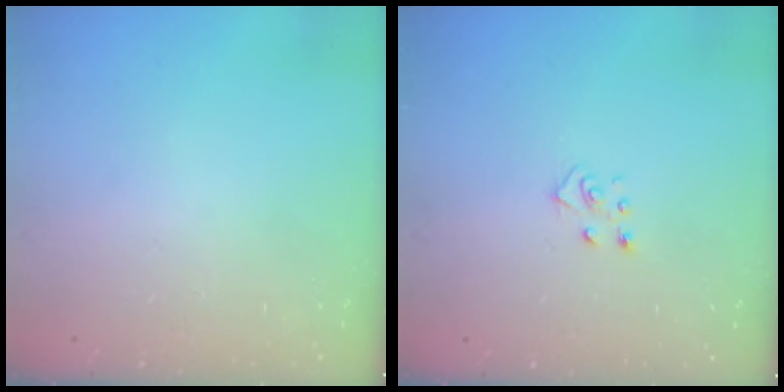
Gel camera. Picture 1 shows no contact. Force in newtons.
{"total": 4.5, "press": 4.5, "slide": 0.4}